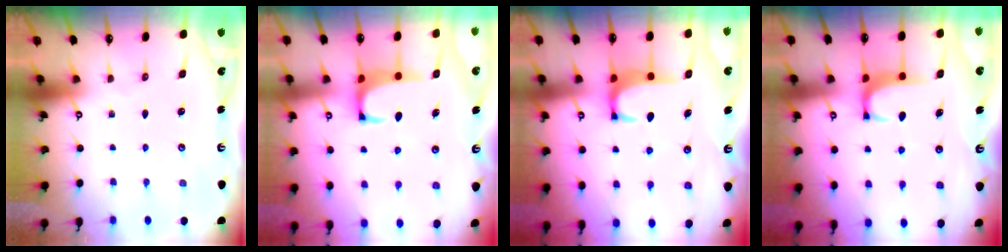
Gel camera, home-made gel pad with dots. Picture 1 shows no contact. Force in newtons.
{"total": 1.2, "press": 1.1, "slide": 0.5}
{"total": 2.4, "press": 2.3, "slide": 0.7}
{"total": 1.8, "press": 1.8, "slide": 0.5}